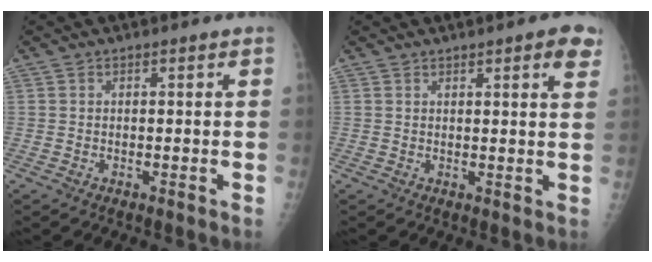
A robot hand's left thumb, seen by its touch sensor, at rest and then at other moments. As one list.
[{"total": 4.8, "force": [2.8, 1.0, 3.8], "torque": [-0.037, -0.010, 0.030]}]